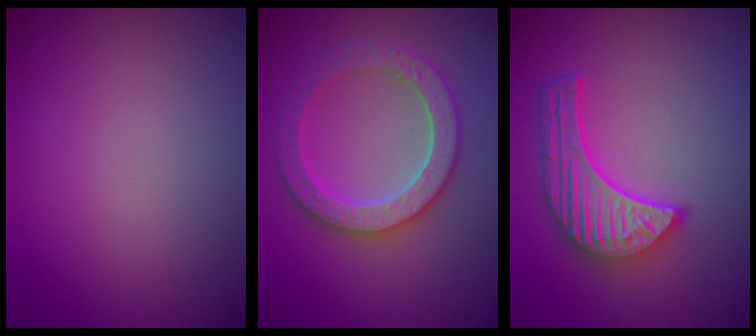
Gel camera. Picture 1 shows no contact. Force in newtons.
{"total": 4.3, "press": 4.2, "slide": 1.1}
{"total": 5.7, "press": 4.5, "slide": 3.5}